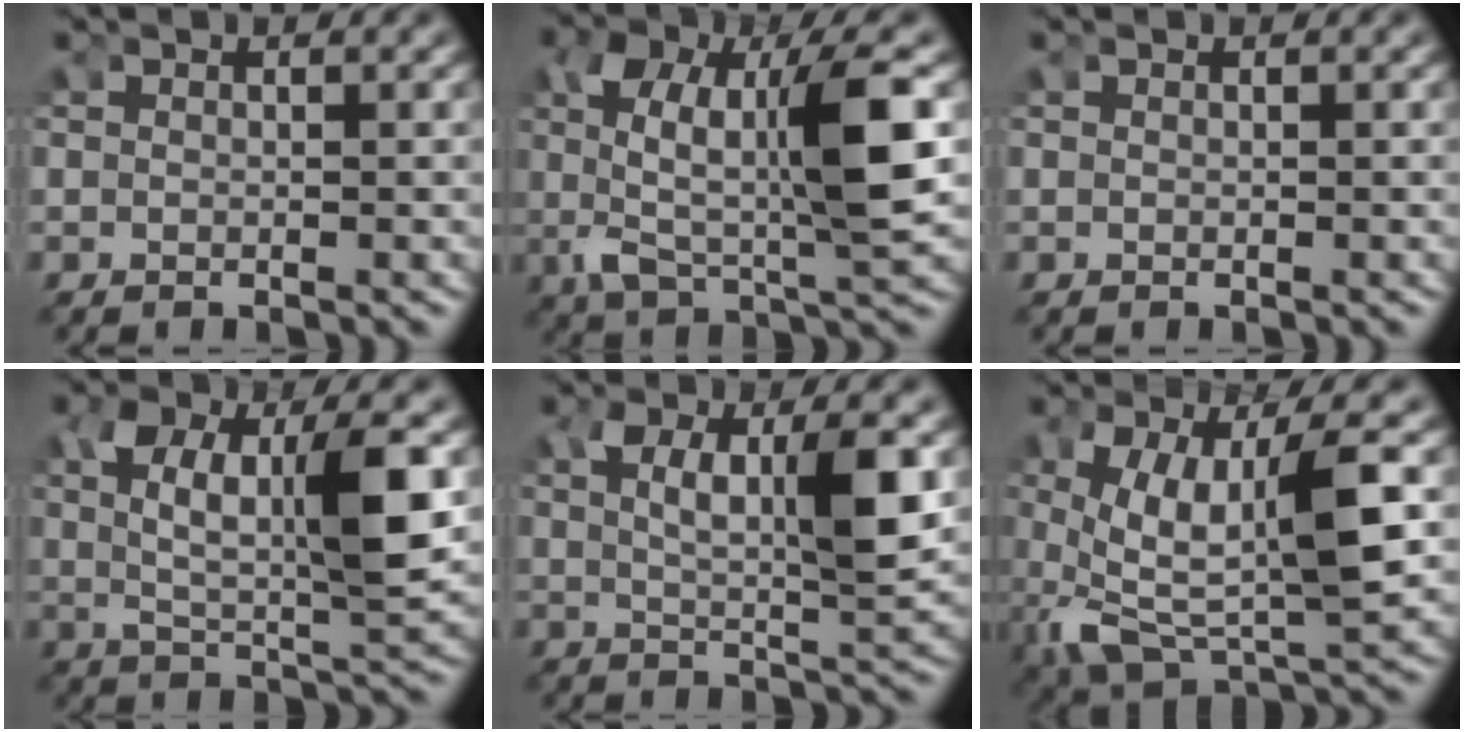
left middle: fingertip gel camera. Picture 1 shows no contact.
{"total": 7.4, "force": [0.3, 2.2, 7.0], "torque": [-0.123, -0.014, 0.014]}
{"total": 0.0}
{"total": 6.6, "force": [1.7, 1.6, 6.1], "torque": [-0.099, -0.007, 0.033]}
{"total": 5.0, "force": [1.6, 0.6, 4.7], "torque": [-0.074, -0.005, 0.032]}
{"total": 9.4, "force": [-1.2, 4.8, 8.0], "torque": [-0.168, -0.049, 0.016]}